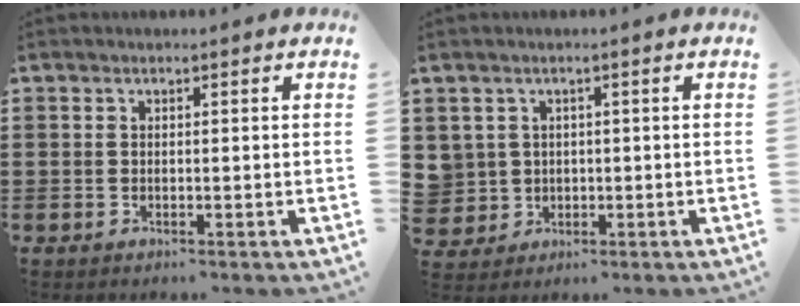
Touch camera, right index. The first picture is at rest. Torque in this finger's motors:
{"motor_torque": [1.16, 0.98, 0.15, 0.01]}